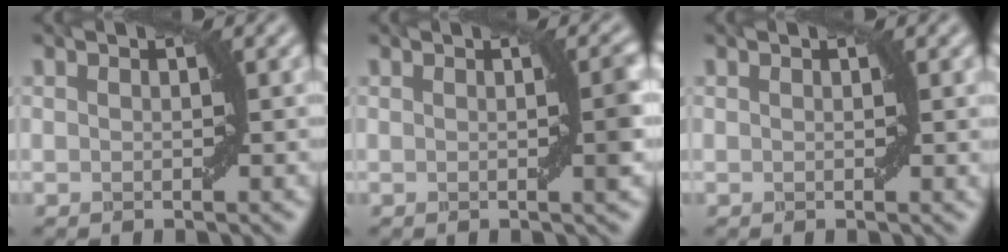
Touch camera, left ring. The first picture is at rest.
{"total": 1.7, "force": [0.0, 0.1, 1.7], "torque": [-0.021, 0.001, -0.001]}
{"total": 0.5, "force": [0.2, 0.0, 0.5], "torque": [-0.003, -0.003, 0.002]}